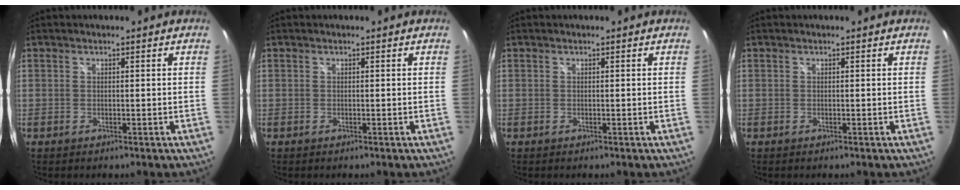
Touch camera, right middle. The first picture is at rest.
{"total": 0.0}
{"total": 0.0}
{"total": 0.0}